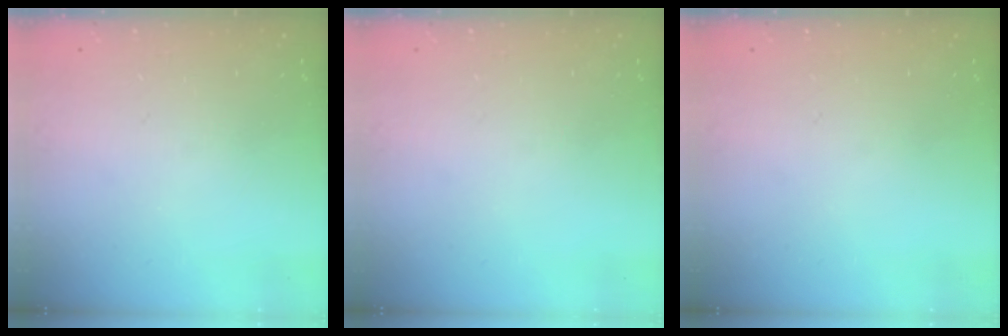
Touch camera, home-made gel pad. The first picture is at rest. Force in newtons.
{"total": 0.0}
{"total": 0.0}